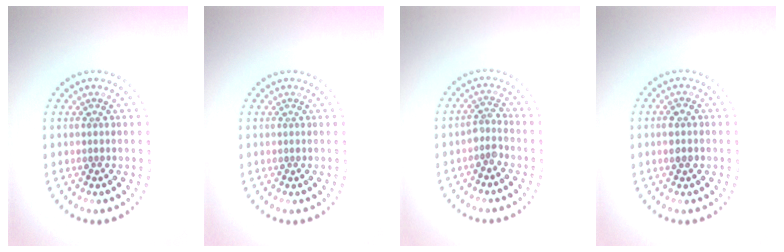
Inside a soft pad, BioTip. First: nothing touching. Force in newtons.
{"total": 0.0}
{"total": 1.8, "press": 1.4, "slide": 1.2}
{"total": 1.4, "press": 1.4, "slide": 0.2}